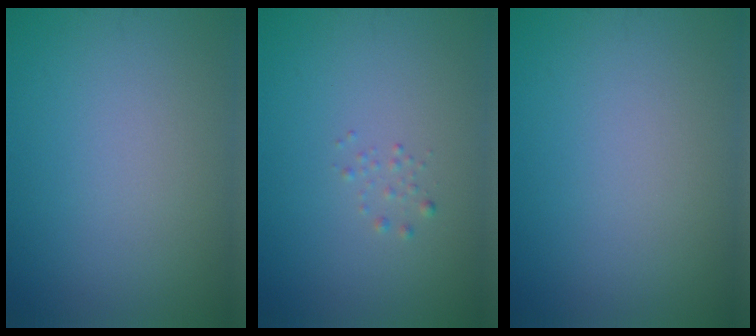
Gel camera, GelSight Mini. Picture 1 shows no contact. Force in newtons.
{"total": 0.6, "press": 0.6, "slide": 0.0}
{"total": 0.0}